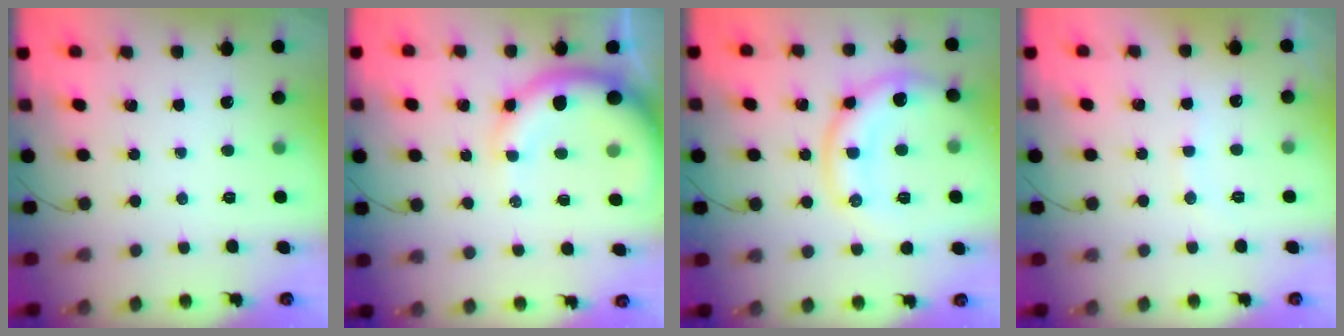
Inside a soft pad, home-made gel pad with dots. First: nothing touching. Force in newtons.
{"total": 12.9, "press": 12.6, "slide": 2.6}
{"total": 14.2, "press": 14.2, "slide": 0.7}
{"total": 6.0, "press": 5.9, "slide": 0.9}